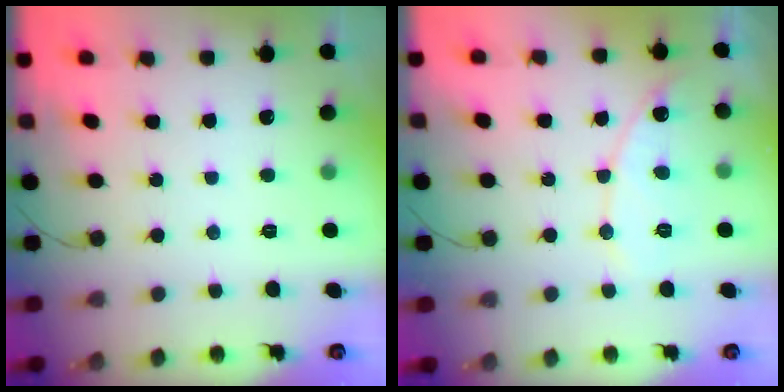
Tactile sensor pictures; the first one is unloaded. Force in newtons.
{"total": 8.7, "press": 8.6, "slide": 0.7}